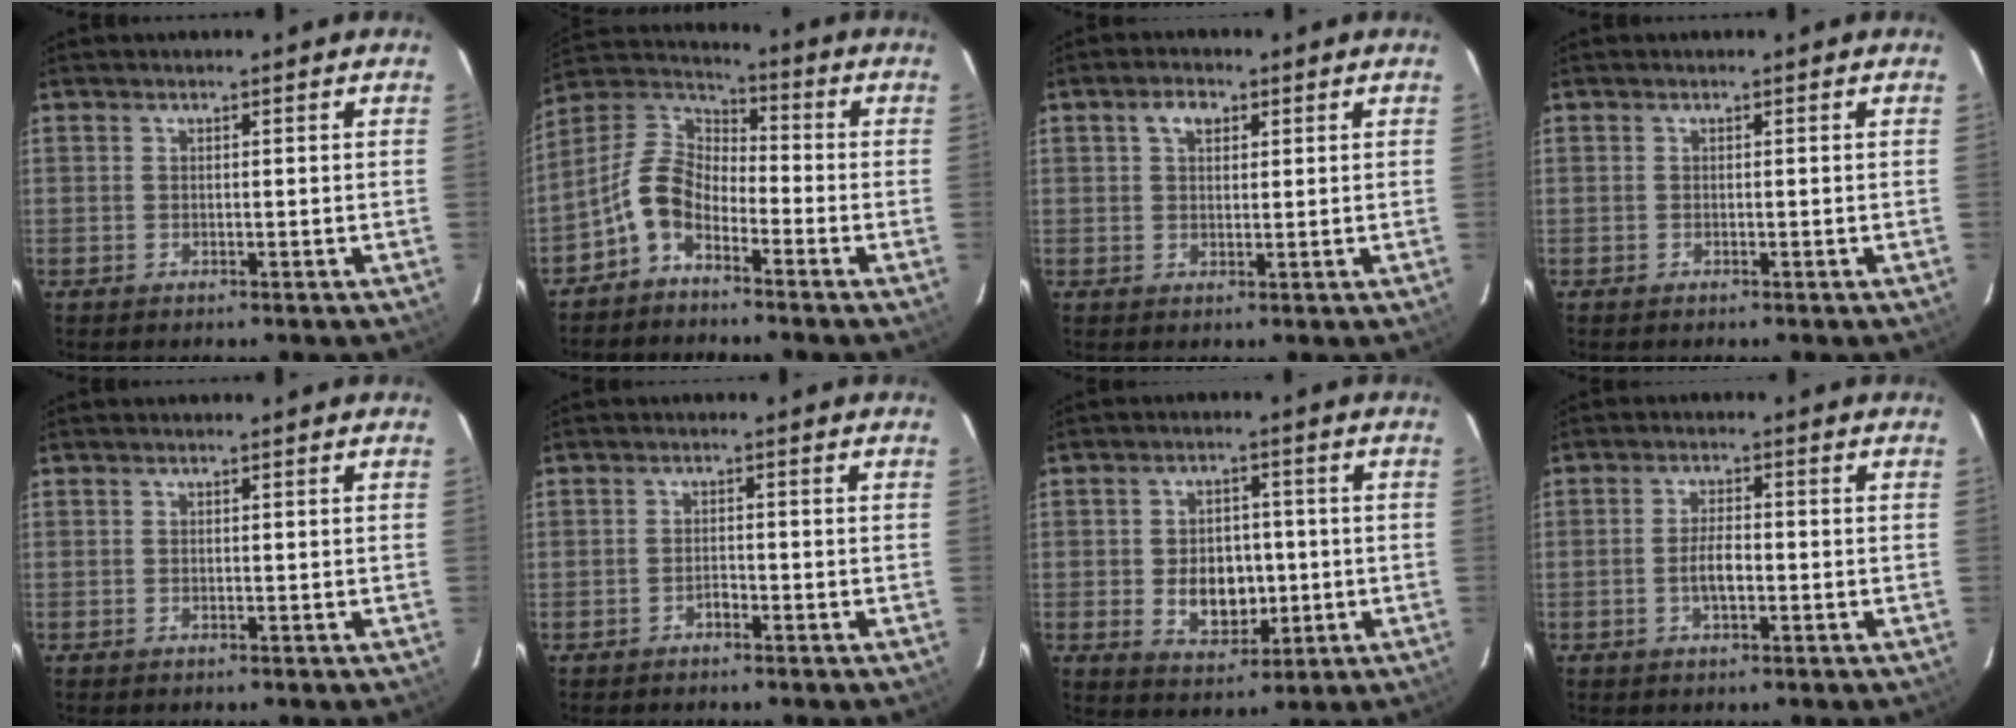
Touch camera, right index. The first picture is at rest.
{"total": 8.9, "force": [-5.0, 5.2, 5.3], "torque": [-0.112, 0.022, -0.112]}
{"total": 3.3, "force": [1.4, 2.1, 2.0], "torque": [-0.033, 0.011, 0.026]}
{"total": 0.0}
{"total": 0.0}
{"total": 1.4, "force": [-1.1, 0.7, 0.5], "torque": [-0.010, 0.004, -0.018]}
{"total": 8.8, "force": [-1.1, 6.5, 5.7], "torque": [-0.110, 0.001, -0.002]}
{"total": 3.9, "force": [-1.1, 1.5, 3.4], "torque": [-0.066, 0.000, -0.017]}